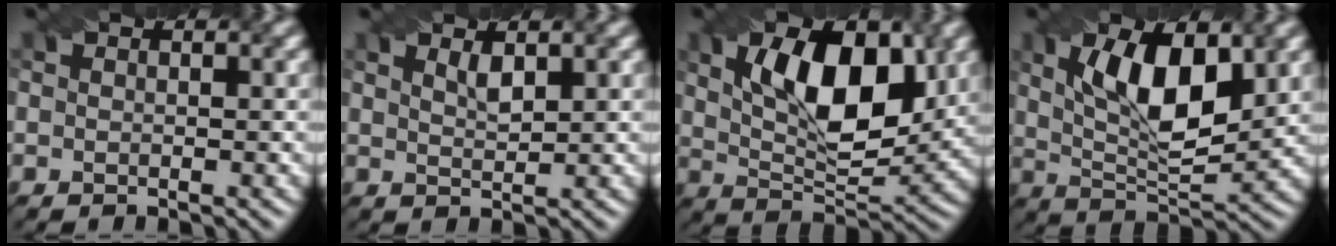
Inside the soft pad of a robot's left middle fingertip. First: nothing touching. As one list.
[{"total": 1.5, "force": [1.0, 0.4, 1.0], "torque": [-0.020, 0.000, 0.021]}, {"total": 9.7, "force": [2.9, 4.7, 8.0], "torque": [-0.131, 0.000, 0.048]}, {"total": 9.0, "force": [2.5, 3.7, 7.8], "torque": [-0.137, 0.002, 0.042]}]